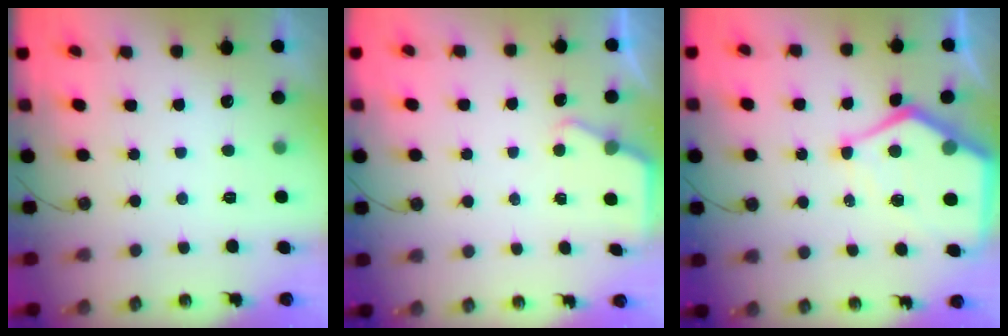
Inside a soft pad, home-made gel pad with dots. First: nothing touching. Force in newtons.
{"total": 2.7, "press": 2.7, "slide": 0.2}
{"total": 15.3, "press": 15.3, "slide": 1.5}